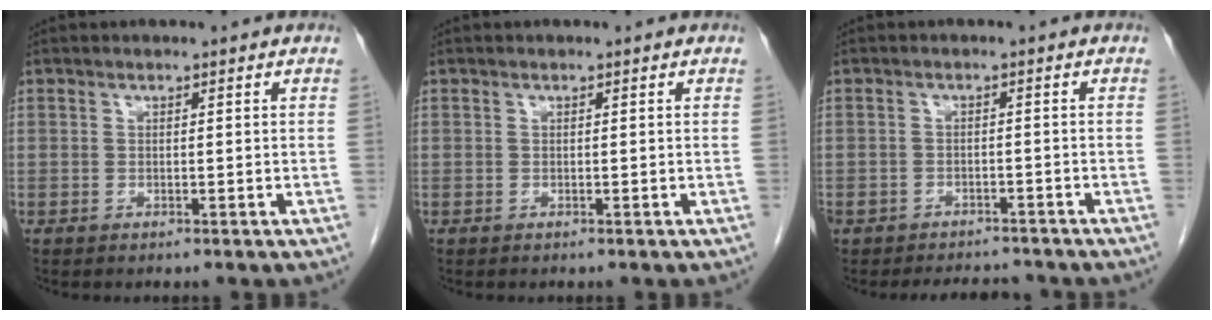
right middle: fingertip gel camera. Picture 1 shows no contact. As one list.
[{"total": 0.0}, {"total": 7.2, "force": [-6.3, 2.9, 1.8], "torque": [-0.028, 0.003, -0.082]}]